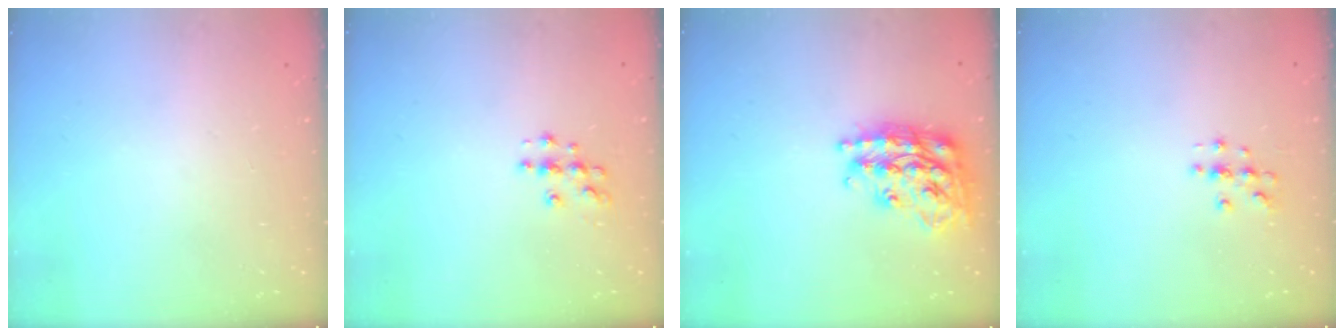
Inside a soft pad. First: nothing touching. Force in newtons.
{"total": 5.2, "press": 5.1, "slide": 0.5}
{"total": 22.0, "press": 21.9, "slide": 1.4}
{"total": 3.4, "press": 3.4, "slide": 0.4}